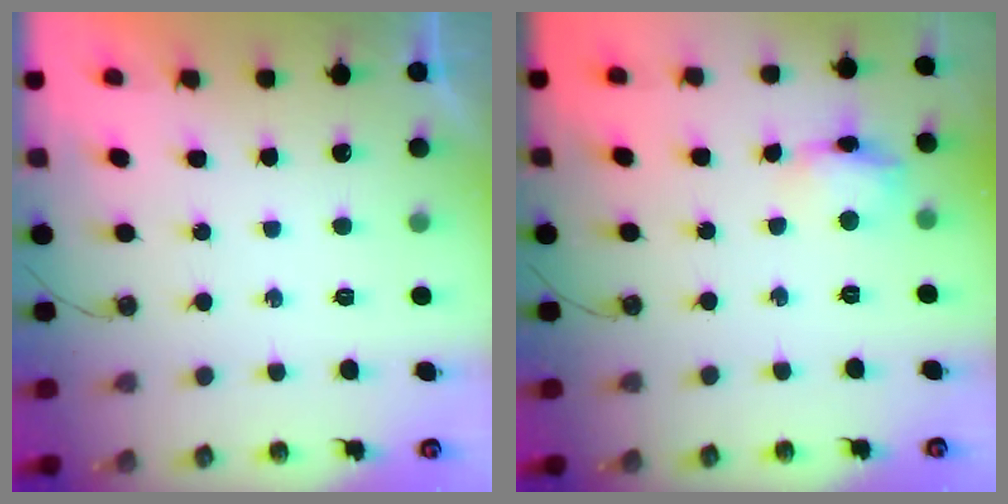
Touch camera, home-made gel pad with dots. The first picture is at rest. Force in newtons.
{"total": 10.0, "press": 10.0, "slide": 0.7}